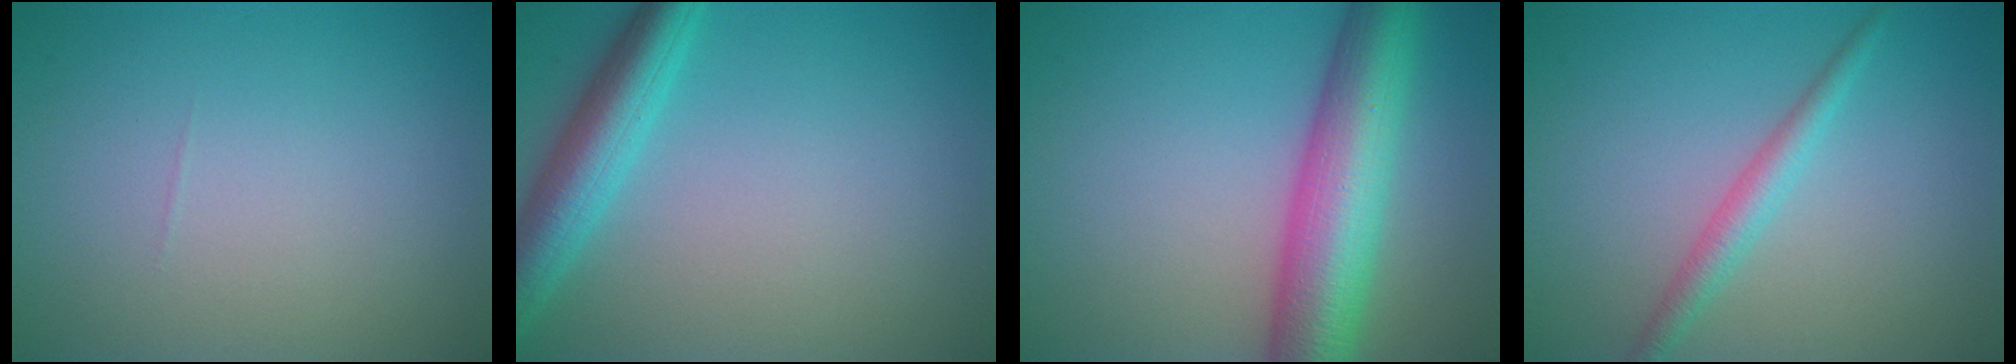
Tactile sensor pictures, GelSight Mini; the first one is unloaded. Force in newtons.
{"total": 4.8, "press": 4.8, "slide": 0.2}
{"total": 9.3, "press": 9.3, "slide": 0.2}
{"total": 2.2, "press": 2.2, "slide": 0.0}